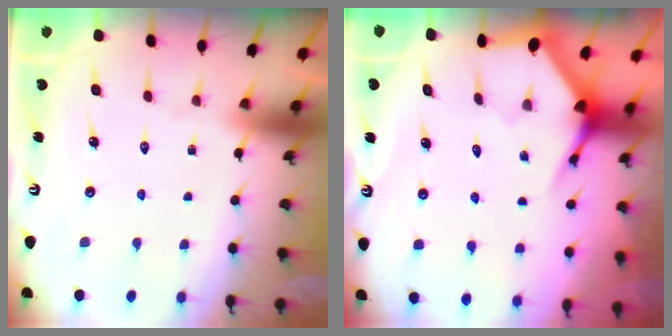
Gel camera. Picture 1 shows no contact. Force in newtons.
{"total": 3.8, "press": 3.7, "slide": 0.4}